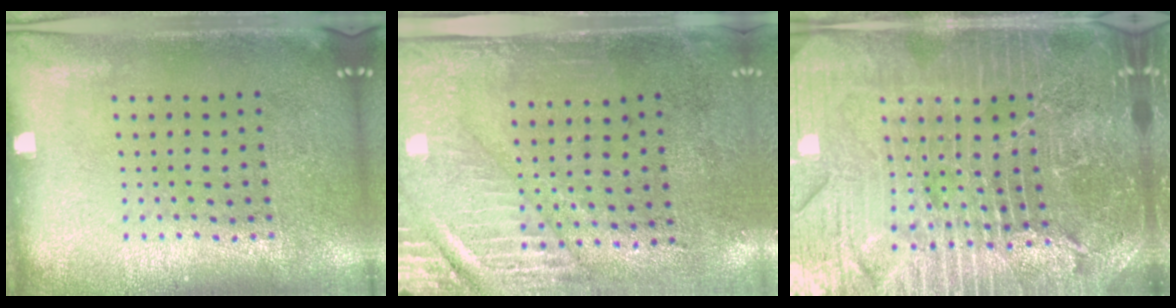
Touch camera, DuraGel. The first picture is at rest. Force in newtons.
{"total": 2.9, "press": 2.4, "slide": 1.6}
{"total": 5.8, "press": 5.1, "slide": 2.6}